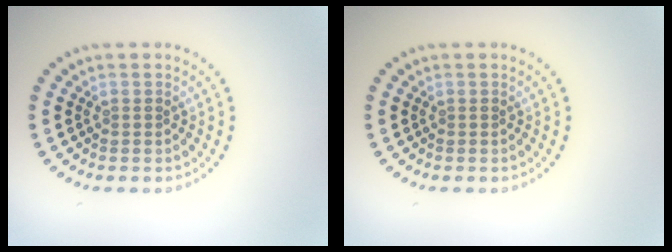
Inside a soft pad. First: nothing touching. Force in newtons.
{"total": 0.0}